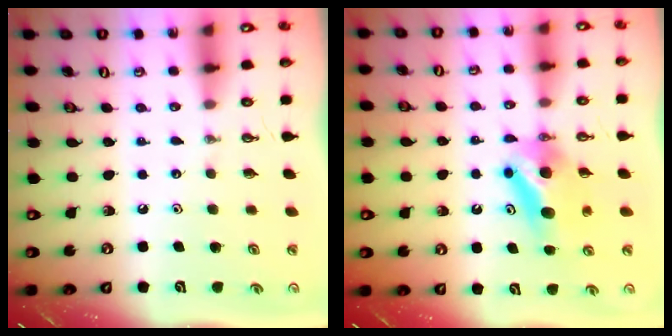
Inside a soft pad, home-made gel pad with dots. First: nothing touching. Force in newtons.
{"total": 8.3, "press": 5.9, "slide": 5.8}